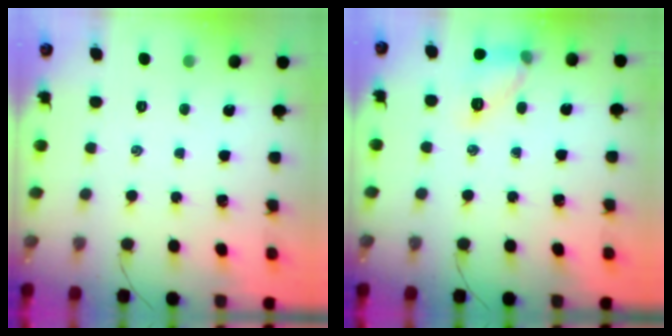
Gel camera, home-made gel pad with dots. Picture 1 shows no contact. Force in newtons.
{"total": 10.5, "press": 10.5, "slide": 0.6}